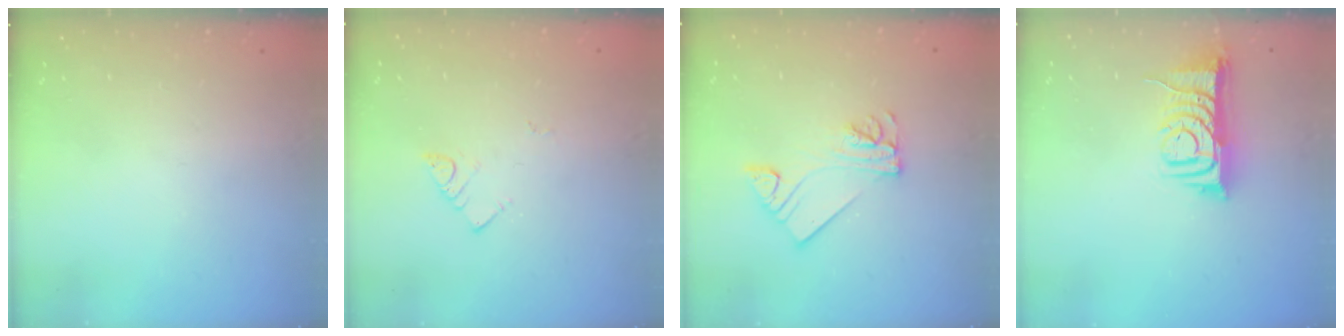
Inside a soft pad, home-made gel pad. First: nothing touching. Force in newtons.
{"total": 2.9, "press": 2.9, "slide": 0.3}
{"total": 7.9, "press": 7.9, "slide": 0.8}
{"total": 8.5, "press": 8.4, "slide": 0.4}